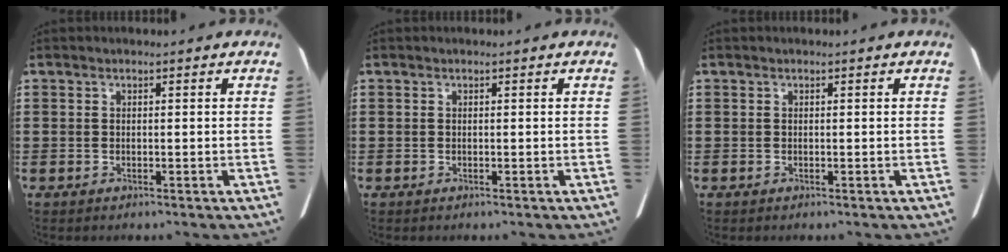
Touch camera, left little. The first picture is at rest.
{"total": 0.0}
{"total": 0.0}